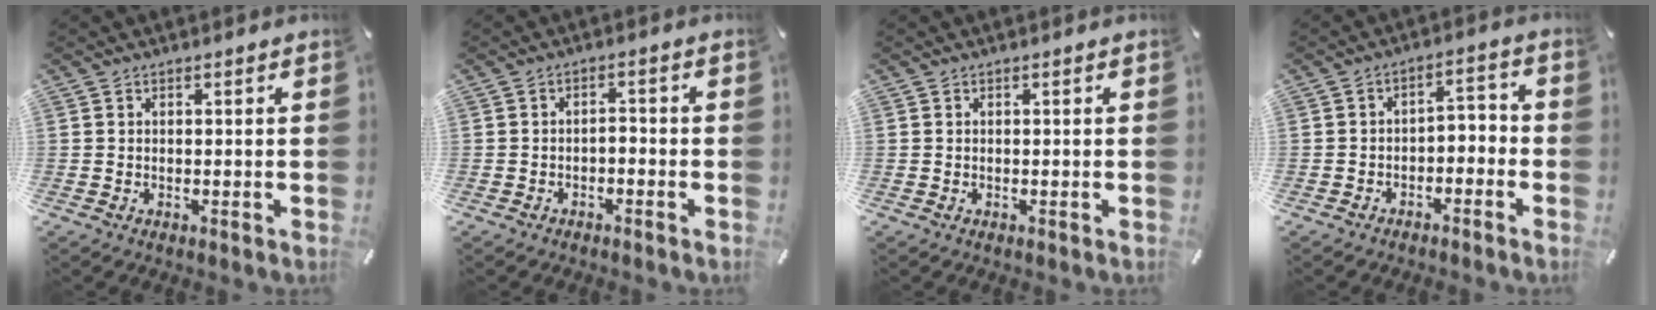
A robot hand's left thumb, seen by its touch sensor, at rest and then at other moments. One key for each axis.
{"total": 2.1, "fx": -1.7, "fy": 0.9, "fz": 1.0, "tx": -0.021, "ty": 0.011, "tz": -0.034}
{"total": 0.0}
{"total": 4.1, "fx": -3.4, "fy": 1.9, "fz": 1.2, "tx": -0.020, "ty": 0.021, "tz": -0.068}